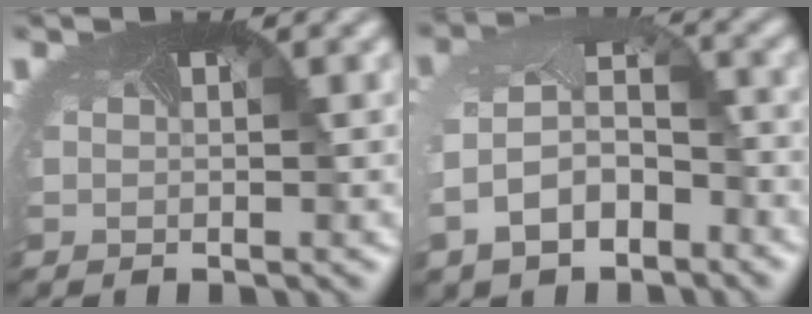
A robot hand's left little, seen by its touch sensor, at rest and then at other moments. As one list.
[{"total": 5.8, "force": [-2.4, 3.7, 3.6], "torque": [-0.098, -0.011, -0.050]}]